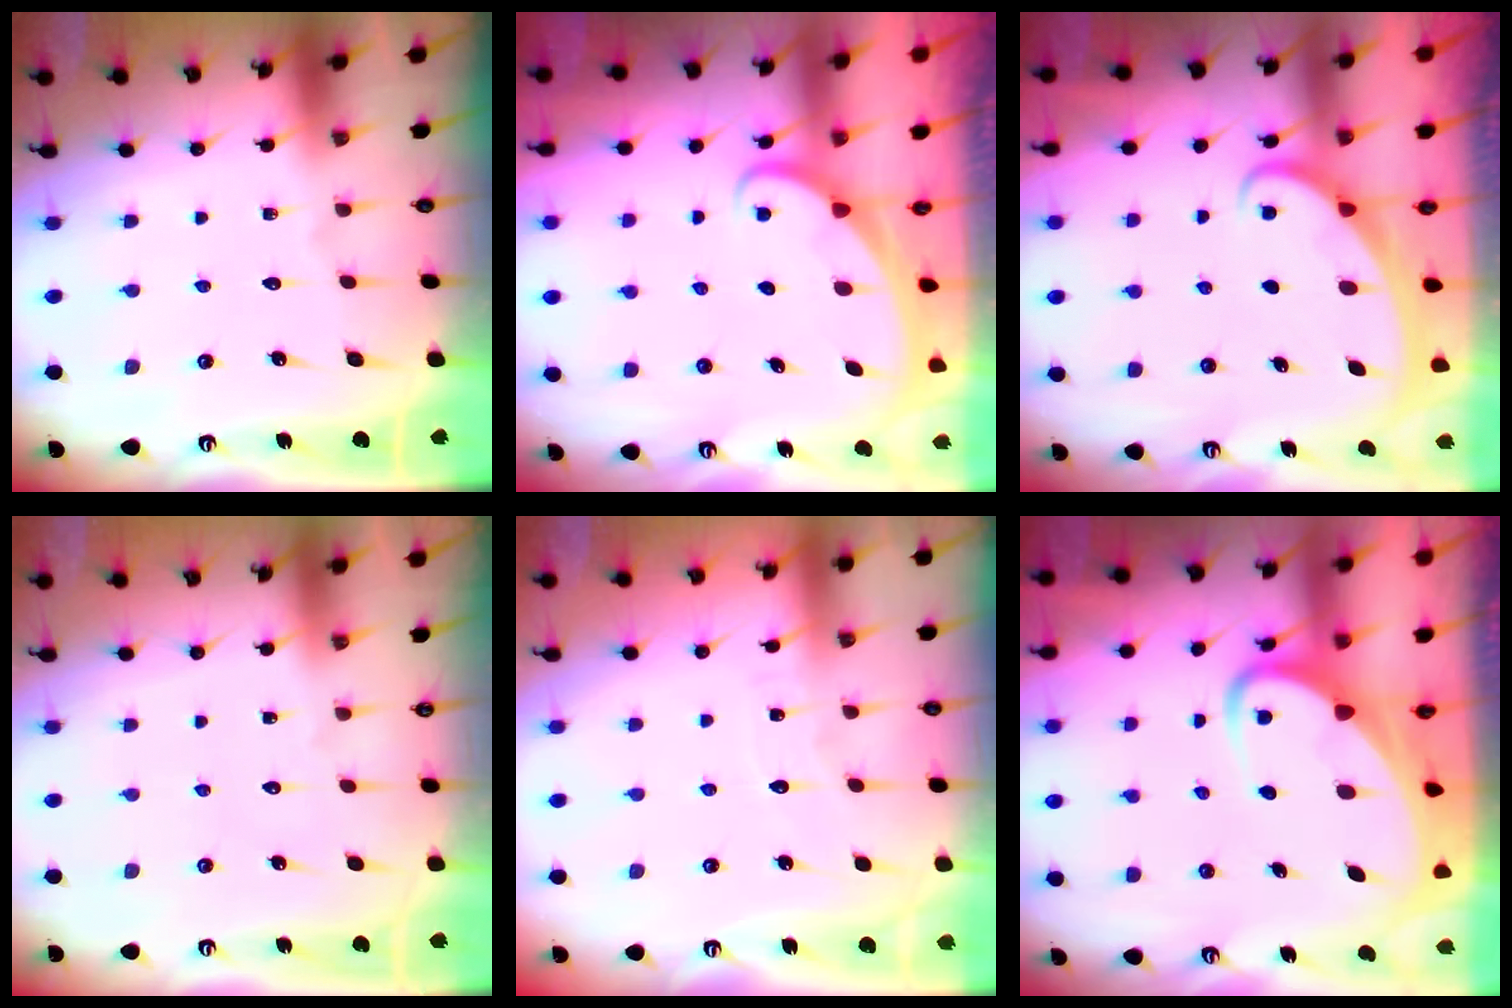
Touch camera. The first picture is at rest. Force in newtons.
{"total": 1.8, "press": 1.8, "slide": 0.1}
{"total": 2.1, "press": 2.1, "slide": 0.1}
{"total": 0.0}
{"total": 3.1, "press": 3.1, "slide": 0.4}
{"total": 5.3, "press": 5.2, "slide": 0.5}